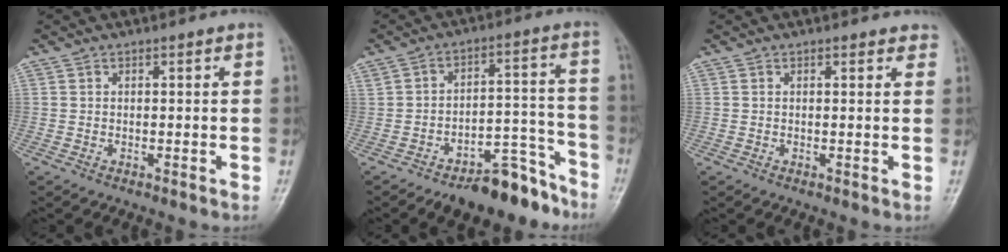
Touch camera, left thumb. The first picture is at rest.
{"total": 12.3, "force": [-9.3, 5.1, 6.1], "torque": [-0.044, 0.088, -0.140]}
{"total": 1.4, "force": [1.1, 0.6, 0.5], "torque": [0.011, 0.000, 0.006]}